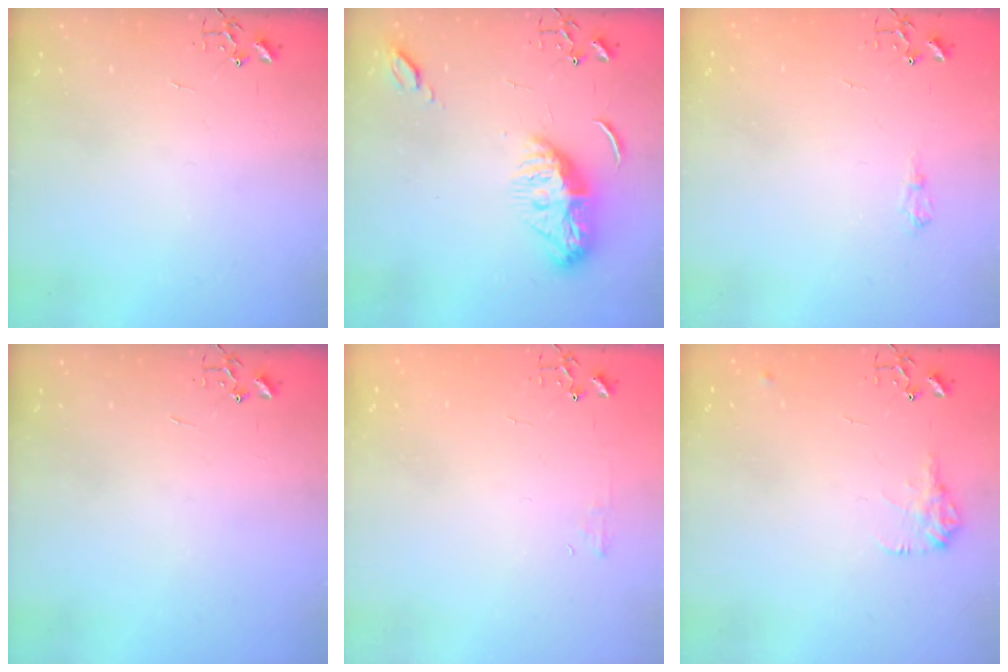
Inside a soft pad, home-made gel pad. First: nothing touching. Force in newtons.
{"total": 11.3, "press": 11.3, "slide": 0.3}
{"total": 5.8, "press": 5.8, "slide": 0.7}
{"total": 0.0}
{"total": 4.8, "press": 4.7, "slide": 0.7}
{"total": 9.5, "press": 9.5, "slide": 0.4}